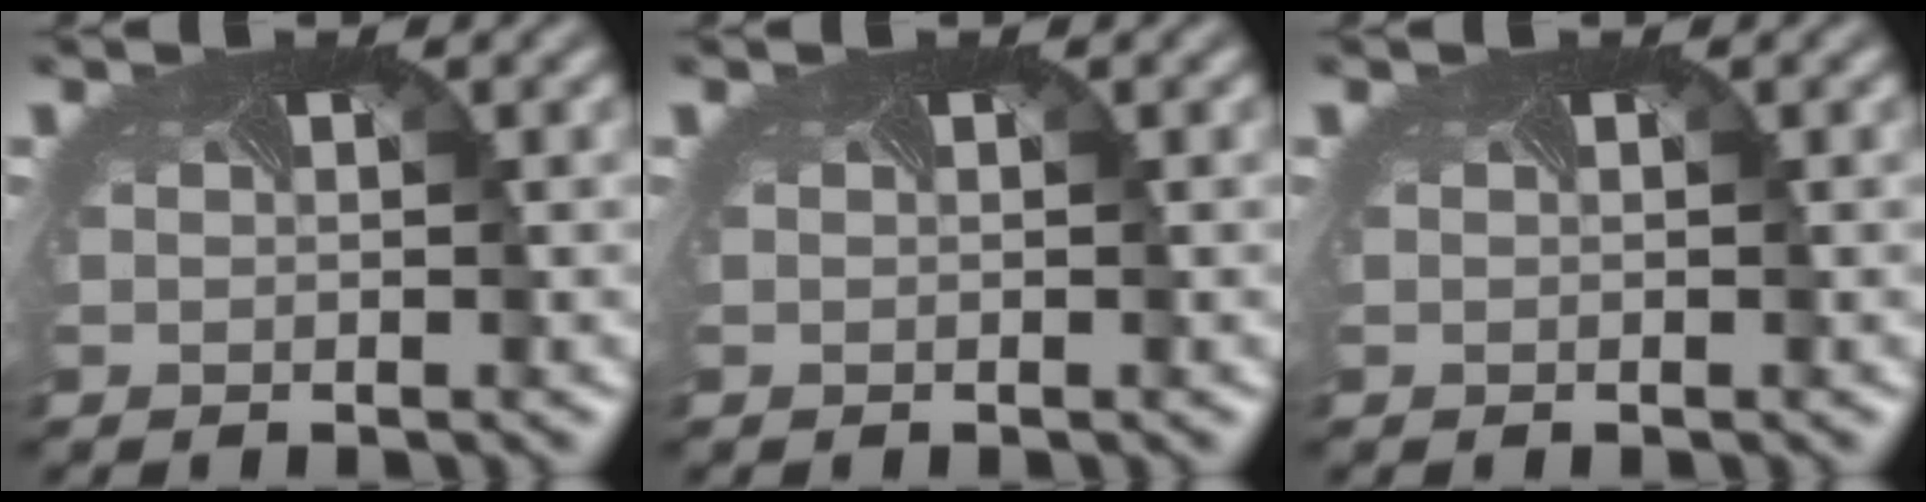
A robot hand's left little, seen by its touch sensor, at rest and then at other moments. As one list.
[{"total": 0.0}, {"total": 0.0}]